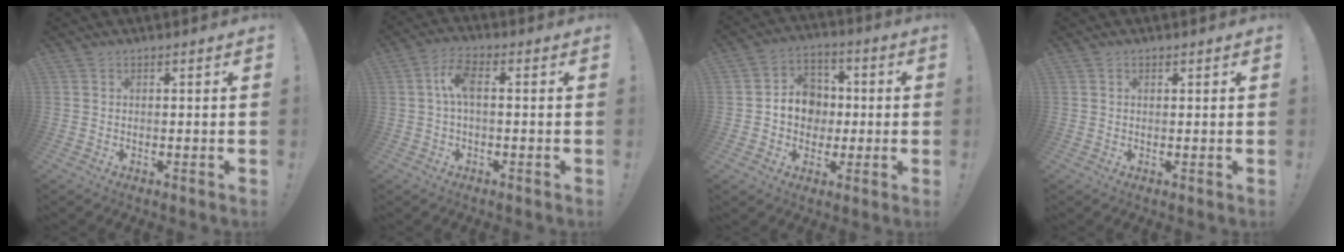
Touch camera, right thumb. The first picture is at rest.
{"total": 6.6, "force": [0.4, 2.6, 6.1], "torque": [-0.123, 0.014, 0.008]}
{"total": 10.4, "force": [-0.7, 9.4, 4.3], "torque": [-0.061, 0.012, -0.005]}
{"total": 0.7, "force": [0.5, 0.4, 0.3], "torque": [-0.005, 0.001, 0.009]}